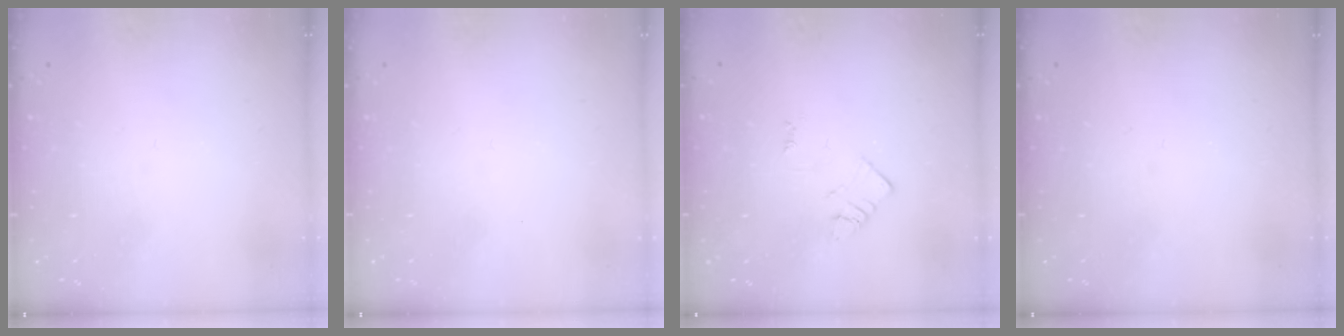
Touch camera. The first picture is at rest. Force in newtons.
{"total": 1.5, "press": 1.5, "slide": 0.1}
{"total": 2.1, "press": 2.1, "slide": 0.3}
{"total": 0.0}